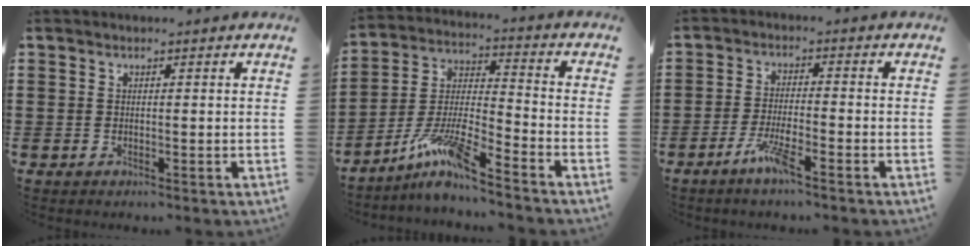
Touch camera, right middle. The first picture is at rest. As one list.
[{"total": 9.0, "force": [-7.4, 0.4, 5.1], "torque": [-0.119, -0.010, -0.148]}, {"total": 5.0, "force": [-3.2, 0.6, 3.8], "torque": [-0.081, -0.005, -0.060]}]